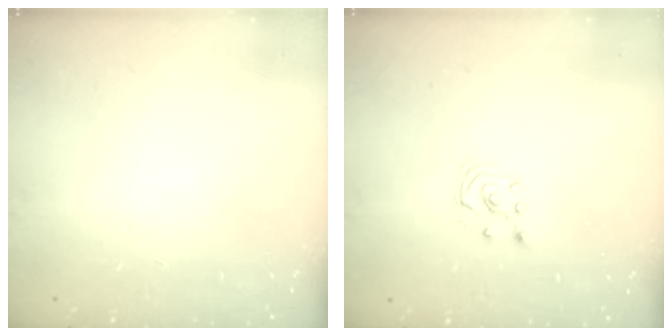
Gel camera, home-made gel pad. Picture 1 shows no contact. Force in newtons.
{"total": 1.8, "press": 1.8, "slide": 0.2}